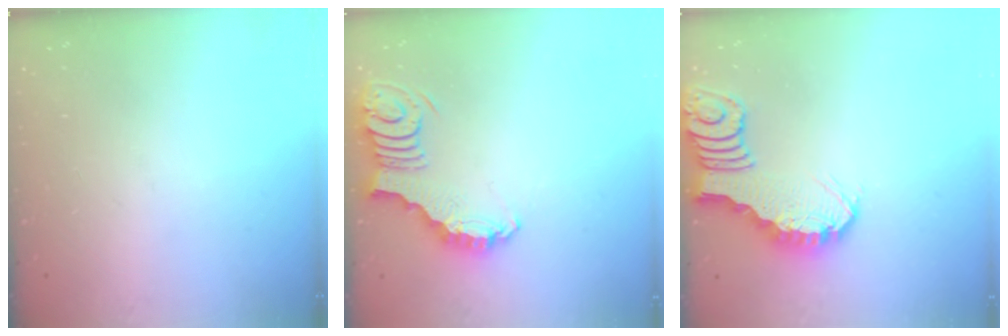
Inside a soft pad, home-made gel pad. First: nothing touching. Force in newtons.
{"total": 3.8, "press": 3.8, "slide": 0.6}
{"total": 2.8, "press": 2.8, "slide": 0.4}